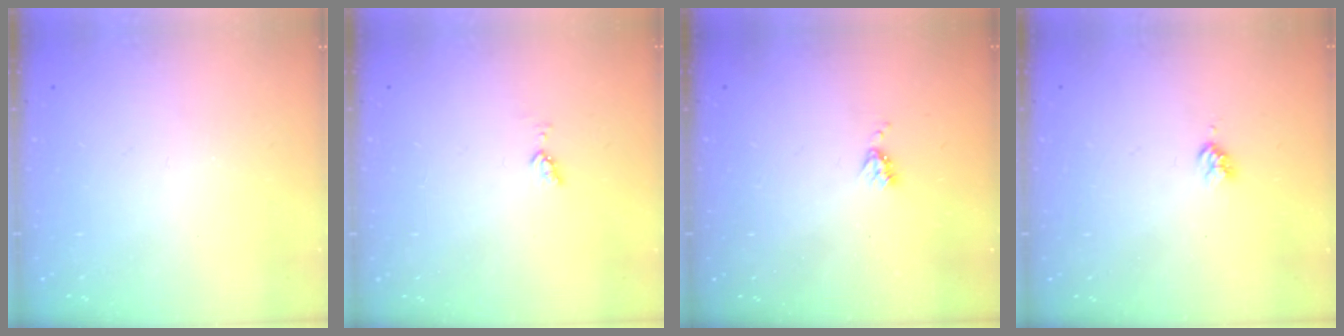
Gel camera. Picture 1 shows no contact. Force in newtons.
{"total": 3.3, "press": 3.2, "slide": 0.7}
{"total": 4.0, "press": 3.9, "slide": 0.6}
{"total": 3.2, "press": 3.2, "slide": 0.4}